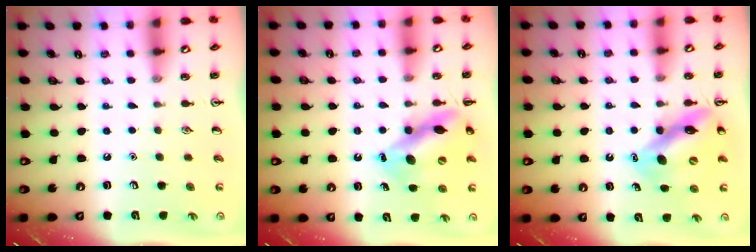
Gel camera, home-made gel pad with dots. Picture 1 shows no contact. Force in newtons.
{"total": 12.7, "press": 12.3, "slide": 3.2}
{"total": 11.0, "press": 10.5, "slide": 3.4}